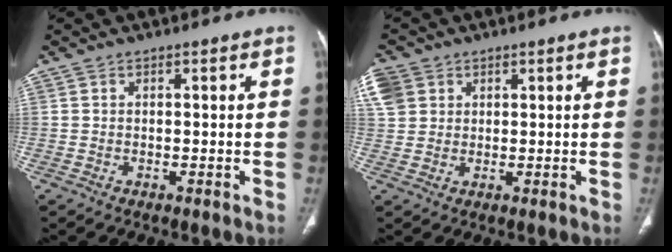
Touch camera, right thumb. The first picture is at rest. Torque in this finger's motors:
{"motor_torque": [-0.87, 1.14, 0.17, -0.20, 0.22]}